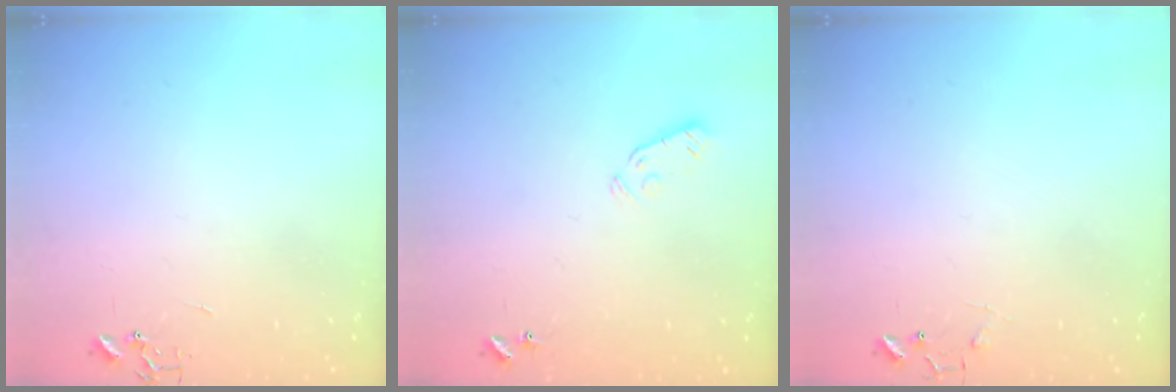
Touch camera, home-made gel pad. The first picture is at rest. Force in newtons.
{"total": 3.1, "press": 3.0, "slide": 0.9}
{"total": 5.7, "press": 5.7, "slide": 0.2}